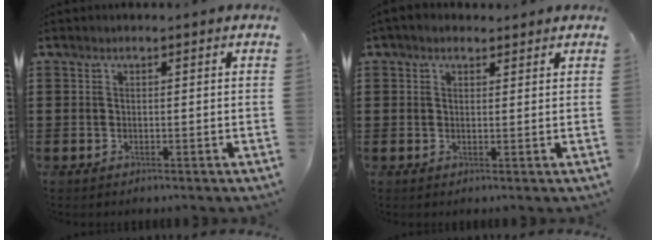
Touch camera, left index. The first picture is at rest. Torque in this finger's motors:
{"motor_torque": [2.14, 0.00, 0.60, 0.18]}